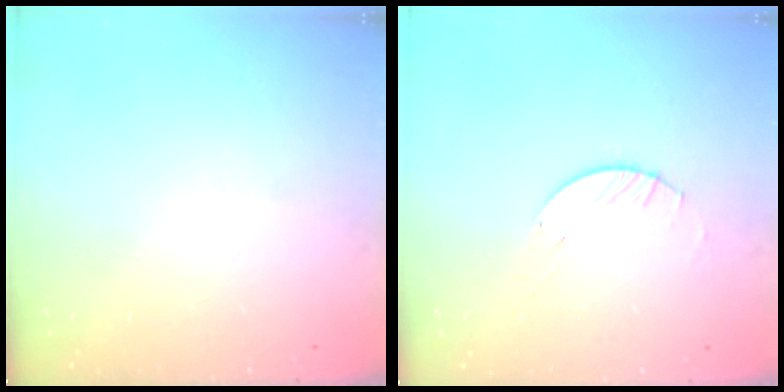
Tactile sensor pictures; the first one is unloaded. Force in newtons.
{"total": 2.9, "press": 2.9, "slide": 0.4}